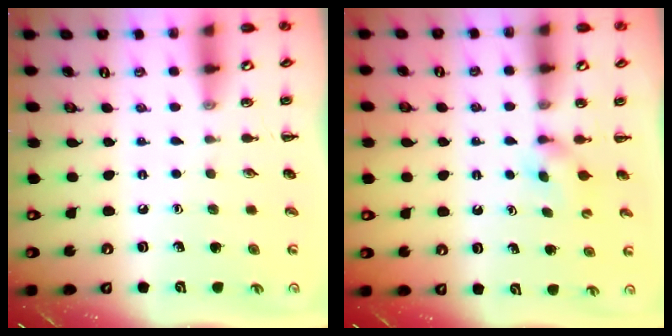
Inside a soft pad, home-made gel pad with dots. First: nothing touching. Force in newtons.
{"total": 3.0, "press": 2.8, "slide": 0.9}